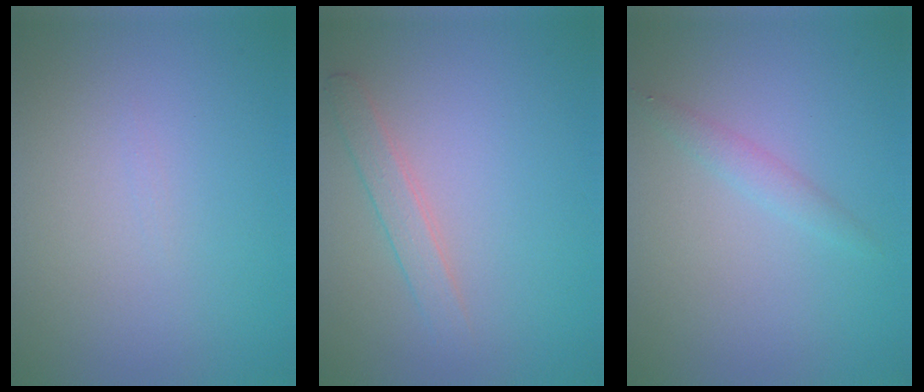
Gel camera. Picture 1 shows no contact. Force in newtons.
{"total": 1.7, "press": 1.7, "slide": 0.1}
{"total": 1.3, "press": 1.3, "slide": 0.1}